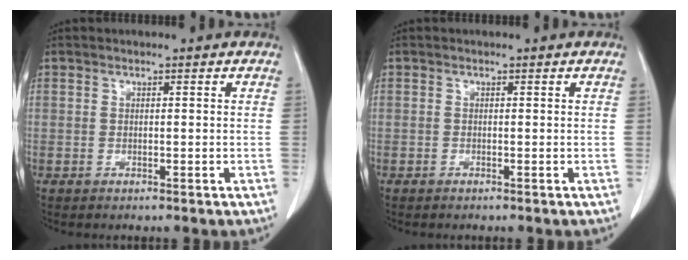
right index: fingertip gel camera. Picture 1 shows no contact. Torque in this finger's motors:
{"motor_torque": [-0.06, -0.02, -0.01, 0.01]}